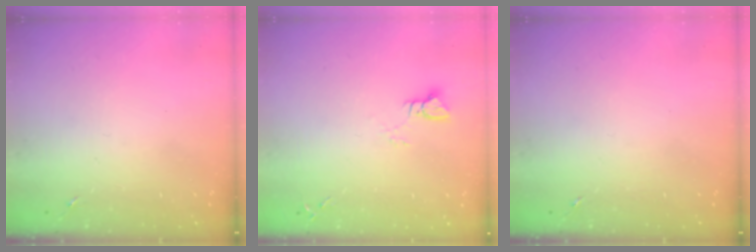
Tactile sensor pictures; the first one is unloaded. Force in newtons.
{"total": 3.0, "press": 3.0, "slide": 0.3}
{"total": 0.0}